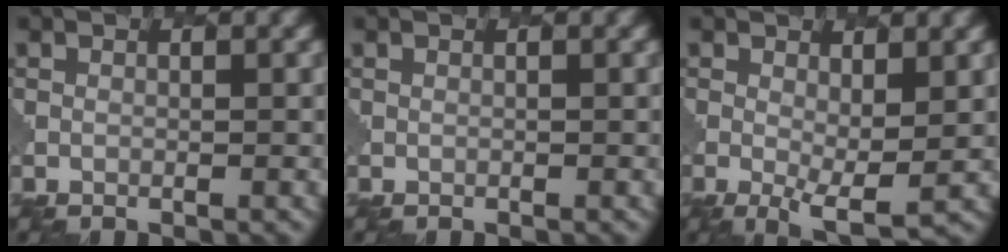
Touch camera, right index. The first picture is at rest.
{"total": 0.0}
{"total": 3.6, "force": [0.0, 1.3, 3.4], "torque": [-0.061, -0.016, 0.004]}